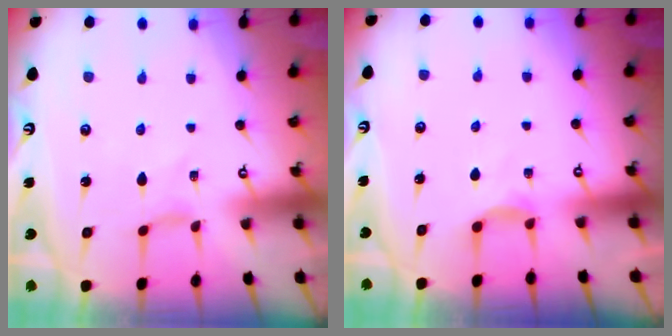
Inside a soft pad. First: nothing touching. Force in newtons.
{"total": 2.6, "press": 2.5, "slide": 0.4}